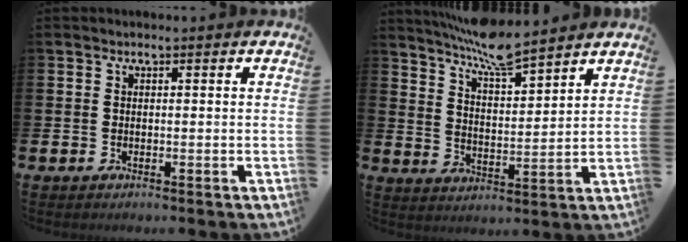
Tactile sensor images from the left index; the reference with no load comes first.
{"total": 7.6, "force": [7.1, 0.5, 2.5], "torque": [-0.073, -0.040, 0.128]}